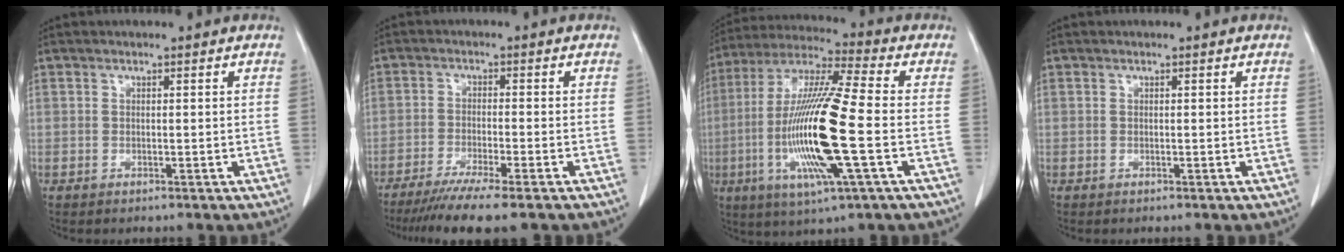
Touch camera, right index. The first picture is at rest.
{"total": 9.1, "force": [-7.2, -0.4, 5.6], "torque": [-0.079, -0.024, -0.116]}
{"total": 18.5, "force": [-3.6, 1.0, 18.1], "torque": [-0.375, -0.014, -0.072]}
{"total": 0.0}